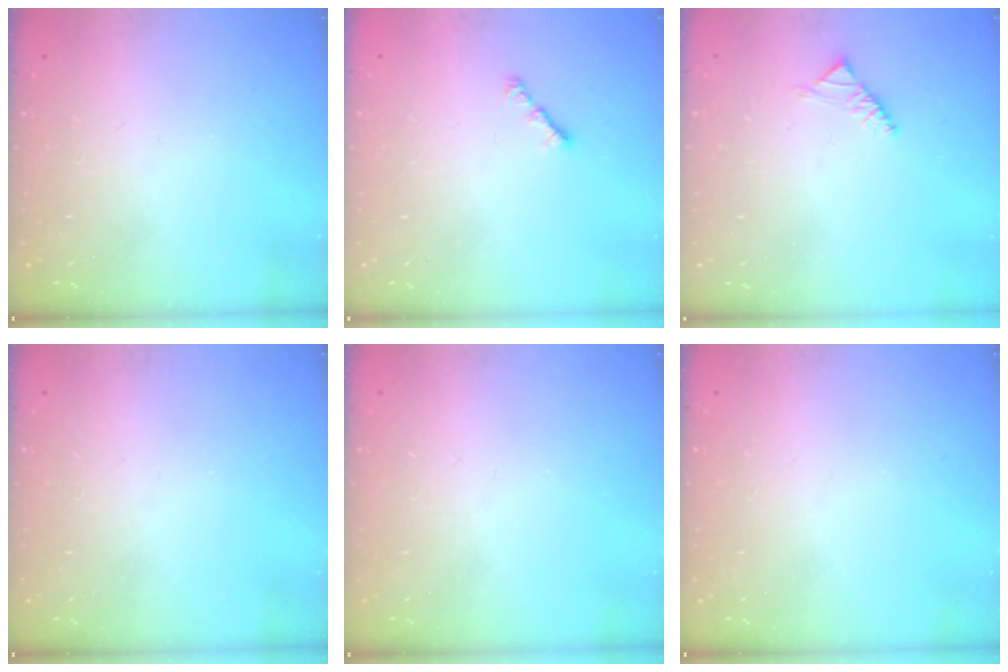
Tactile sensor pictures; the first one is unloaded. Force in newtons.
{"total": 1.9, "press": 1.8, "slide": 0.6}
{"total": 2.6, "press": 2.5, "slide": 0.8}
{"total": 0.0}
{"total": 0.0}
{"total": 0.0}